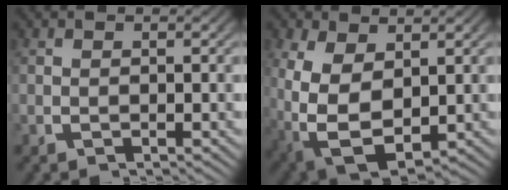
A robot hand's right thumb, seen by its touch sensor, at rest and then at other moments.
{"total": 10.5, "force": [-1.9, 7.8, 6.7], "torque": [-0.188, -0.065, 0.002]}